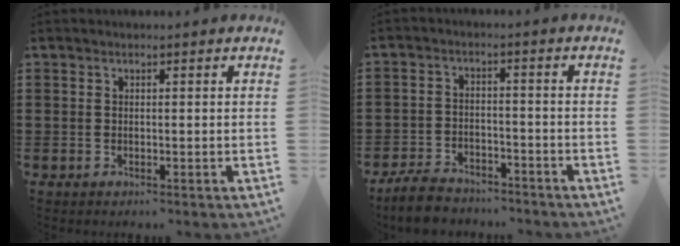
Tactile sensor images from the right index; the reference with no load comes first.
{"total": 4.9, "force": [-4.6, 1.2, 1.2], "torque": [-0.031, 0.009, -0.094]}